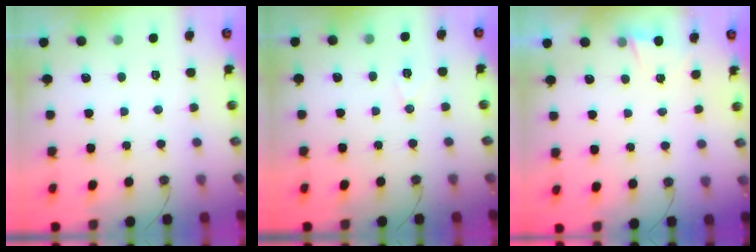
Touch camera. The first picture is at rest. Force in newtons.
{"total": 4.2, "press": 3.8, "slide": 1.8}
{"total": 1.5, "press": 0.9, "slide": 1.2}